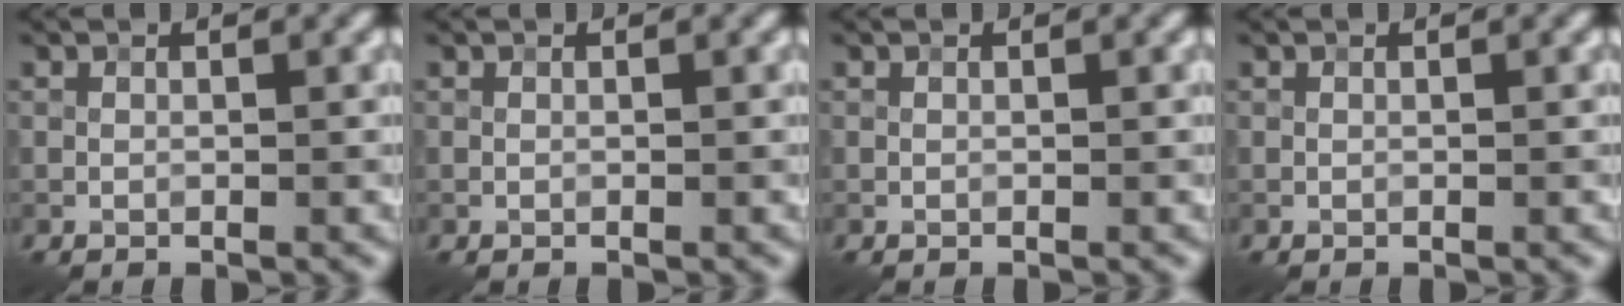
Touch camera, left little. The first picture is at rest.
{"total": 0.0}
{"total": 0.0}
{"total": 0.0}